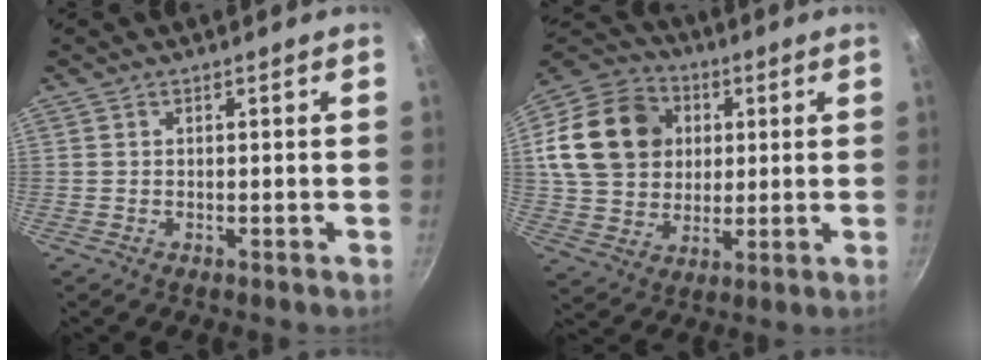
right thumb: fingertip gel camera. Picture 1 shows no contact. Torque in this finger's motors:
{"motor_torque": [1.04, 3.70, 1.16, -0.60, 0.16]}